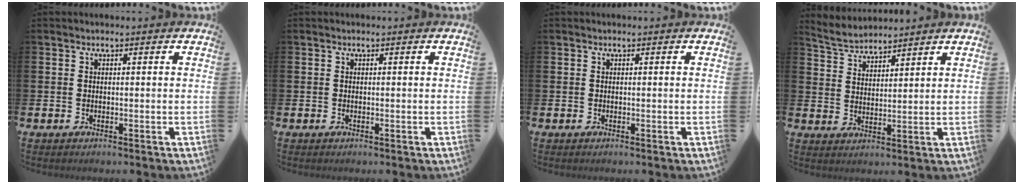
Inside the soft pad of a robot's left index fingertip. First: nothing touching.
{"total": 0.0}
{"total": 0.0}
{"total": 4.0, "force": [4.0, 0.3, -0.1], "torque": [-0.020, -0.019, 0.074]}